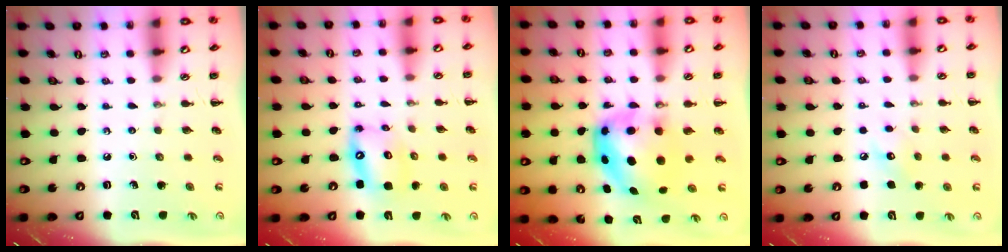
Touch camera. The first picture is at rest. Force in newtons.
{"total": 12.2, "press": 11.6, "slide": 3.5}
{"total": 7.0, "press": 6.8, "slide": 1.9}
{"total": 6.3, "press": 6.2, "slide": 1.1}